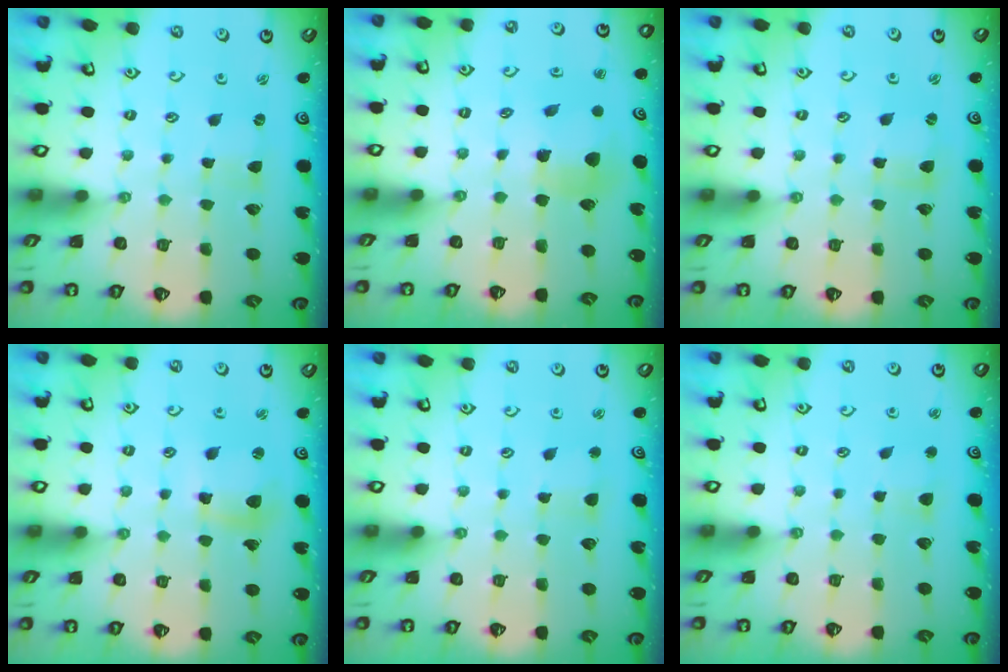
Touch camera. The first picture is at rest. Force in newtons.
{"total": 7.5, "press": 7.4, "slide": 0.6}
{"total": 0.7, "press": 0.7, "slide": 0.1}
{"total": 9.2, "press": 9.2, "slide": 1.0}
{"total": 3.3, "press": 3.3, "slide": 0.3}
{"total": 2.4, "press": 2.4, "slide": 0.5}